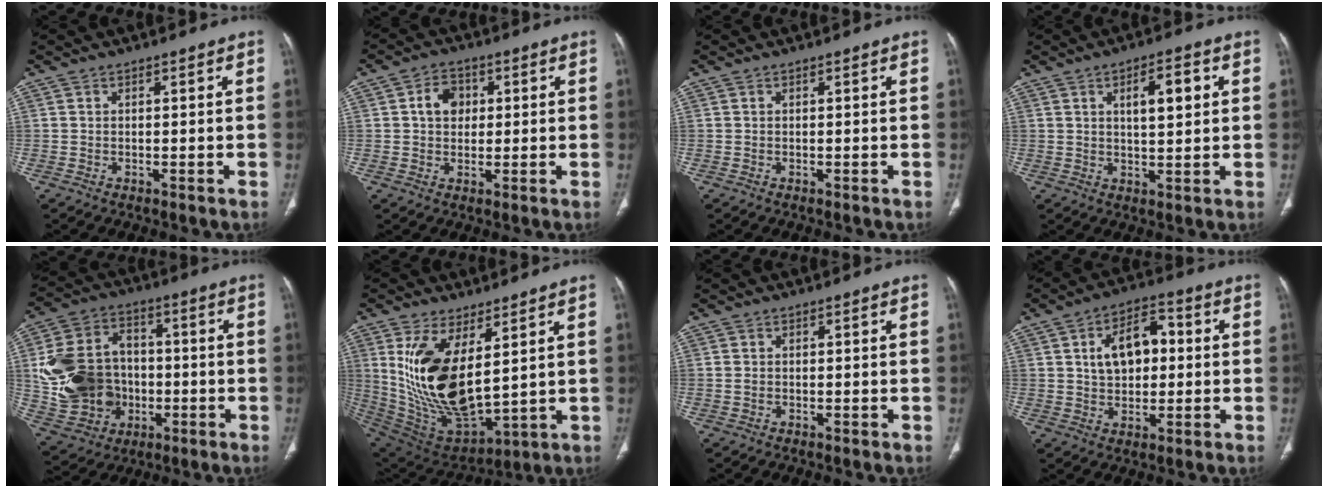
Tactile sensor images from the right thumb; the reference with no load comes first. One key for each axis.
{"total": 5.5, "fx": 1.1, "fy": 4.3, "fz": 3.2, "tx": -0.033, "ty": 0.007, "tz": 0.014}
{"total": 0.0}
{"total": 7.0, "fx": 2.3, "fy": 2.6, "fz": 6.1, "tx": -0.086, "ty": -0.006, "tz": 0.037}
{"total": 19.2, "fx": -1.4, "fy": 15.7, "fz": 11.0, "tx": -0.198, "ty": 0.022, "tz": -0.006}
{"total": 19.4, "fx": 5.0, "fy": 9.0, "fz": 16.4, "tx": -0.310, "ty": -0.036, "tz": 0.123}
{"total": 0.8, "fx": -0.1, "fy": 0.7, "fz": 0.5, "tx": -0.014, "ty": 0.002, "tz": 0.002}
{"total": 10.8, "fx": 1.5, "fy": 6.8, "fz": 8.2, "tx": -0.111, "ty": 0.017, "tz": 0.023}